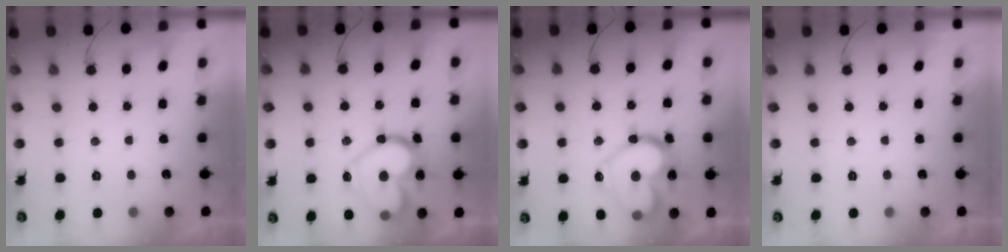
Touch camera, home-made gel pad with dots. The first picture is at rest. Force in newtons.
{"total": 21.0, "press": 20.9, "slide": 1.9}
{"total": 21.0, "press": 20.9, "slide": 1.9}
{"total": 1.8, "press": 1.7, "slide": 0.1}